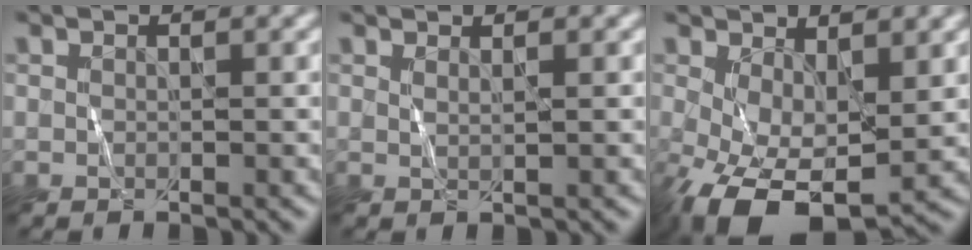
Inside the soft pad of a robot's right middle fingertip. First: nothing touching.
{"total": 1.1, "force": [0.7, 0.3, 0.8], "torque": [-0.006, 0.000, 0.007]}
{"total": 8.0, "force": [-1.9, 4.1, 6.5], "torque": [-0.141, -0.019, -0.026]}